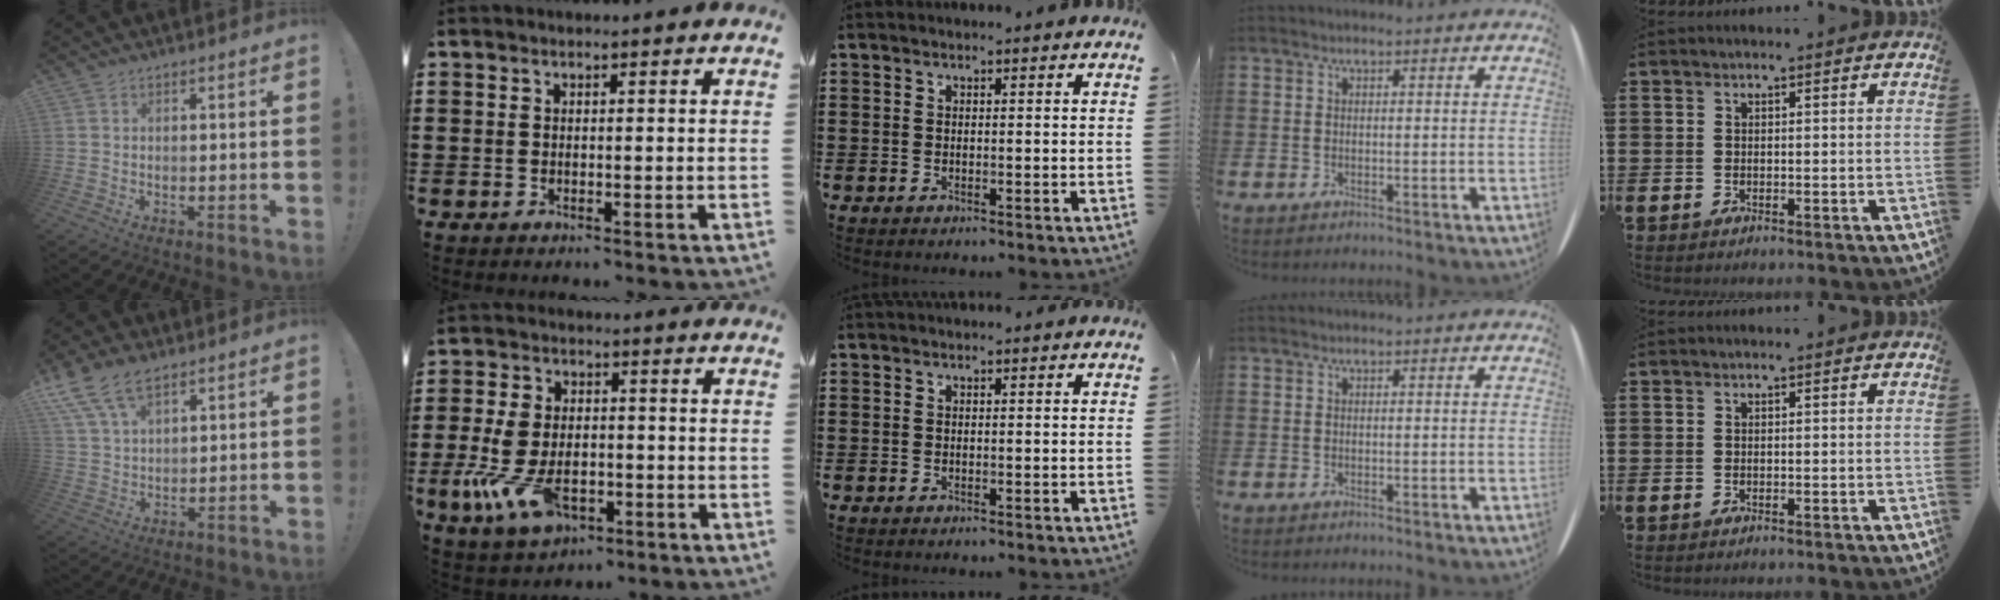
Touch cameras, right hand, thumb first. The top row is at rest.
{"thumb": {"total": 10.0, "force": [6.7, 4.8, 5.6], "torque": [-0.108, -0.022, 0.133]}, "index": {"total": 9.8, "force": [-3.2, 5.6, 7.3], "torque": [-0.185, -0.004, -0.062]}}